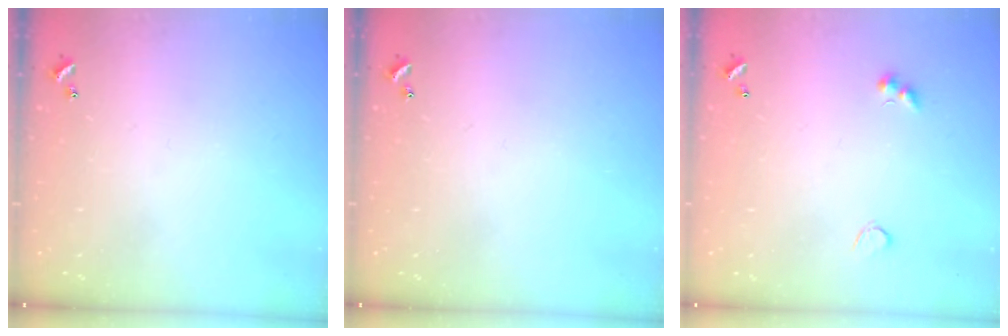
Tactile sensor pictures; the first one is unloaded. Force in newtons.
{"total": 0.0}
{"total": 3.7, "press": 3.7, "slide": 0.7}